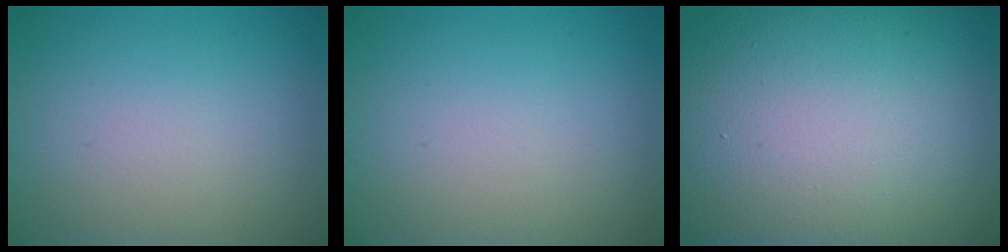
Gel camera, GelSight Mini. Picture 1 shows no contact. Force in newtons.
{"total": 0.0}
{"total": 21.7, "press": 21.7, "slide": 0.8}